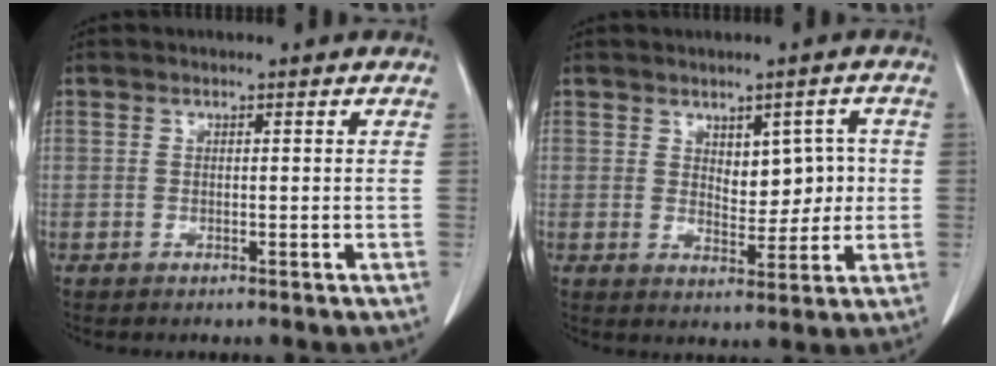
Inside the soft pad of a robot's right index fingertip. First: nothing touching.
{"total": 5.6, "force": [1.0, 3.2, 4.5], "torque": [-0.053, 0.010, 0.025]}